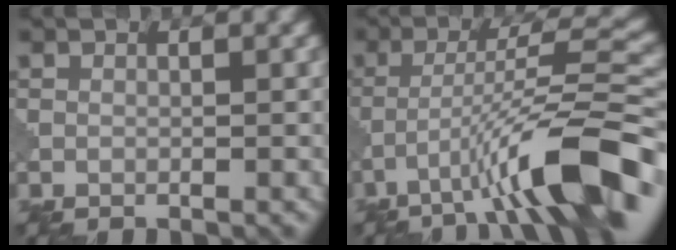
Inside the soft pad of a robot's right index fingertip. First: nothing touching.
{"total": 10.4, "force": [-5.6, 1.3, 8.7], "torque": [-0.137, 0.020, -0.091]}